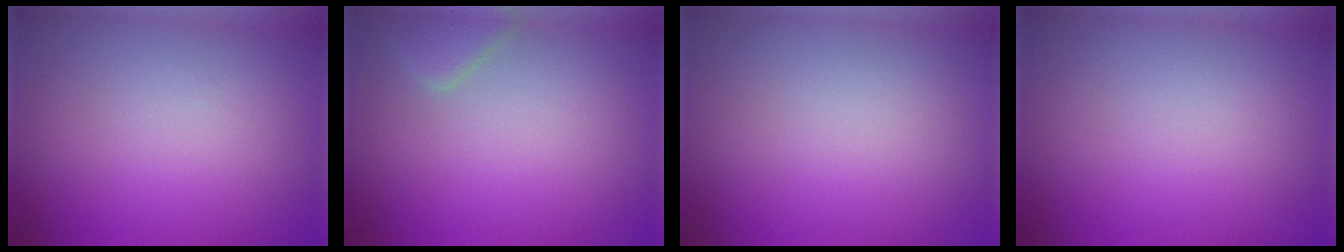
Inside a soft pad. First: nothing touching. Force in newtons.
{"total": 2.0, "press": 2.0, "slide": 0.2}
{"total": 0.0}
{"total": 0.0}